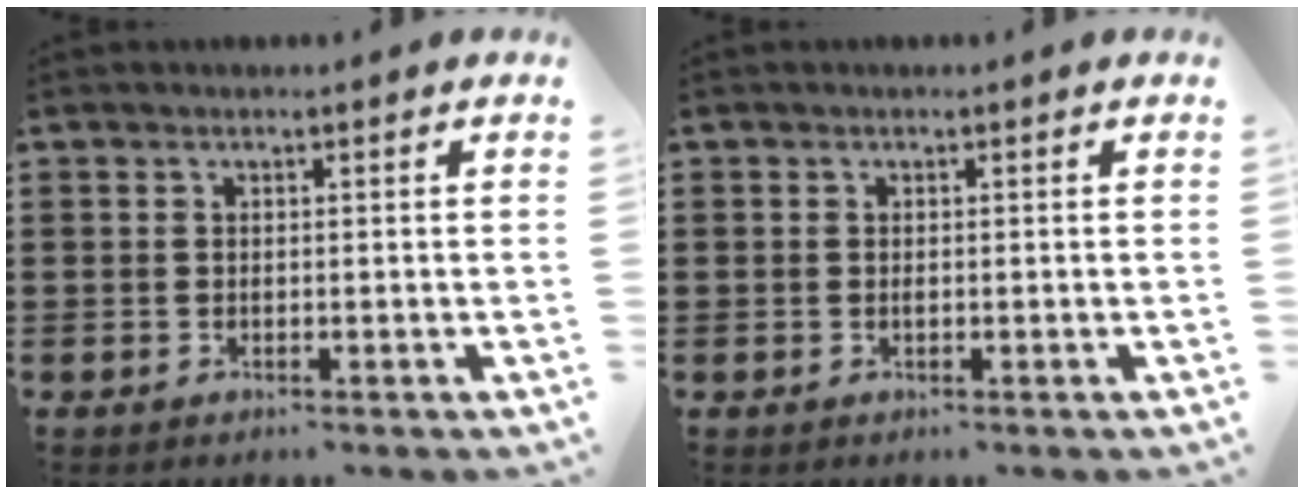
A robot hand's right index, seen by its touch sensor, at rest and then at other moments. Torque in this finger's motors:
{"motor_torque": [2.14, 0.00, 0.23, -0.01]}